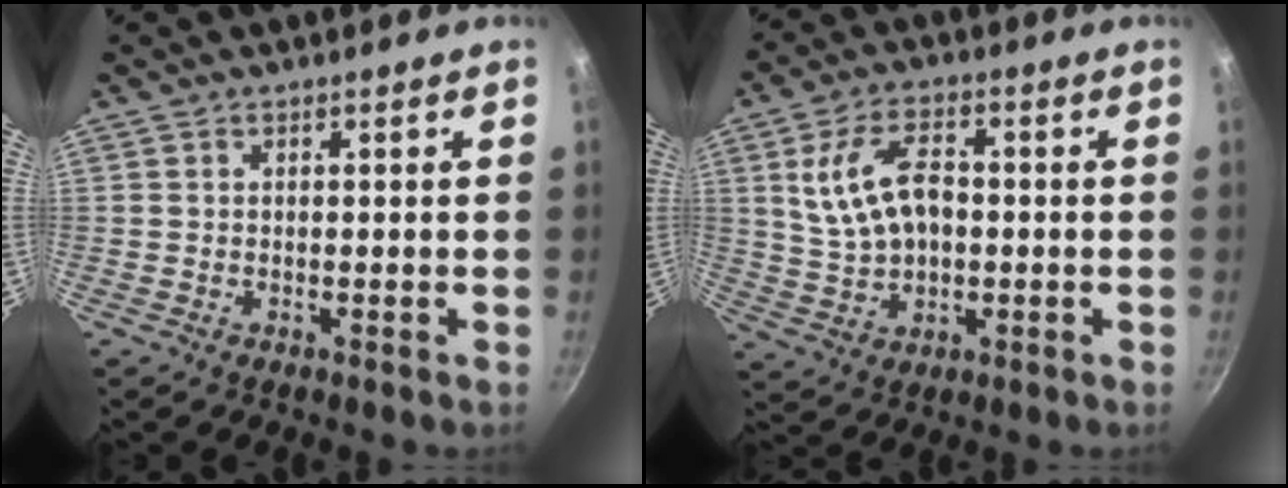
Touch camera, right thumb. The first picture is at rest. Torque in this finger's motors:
{"motor_torque": [-0.01, 0.03, 1.22, -0.01, 0.33]}